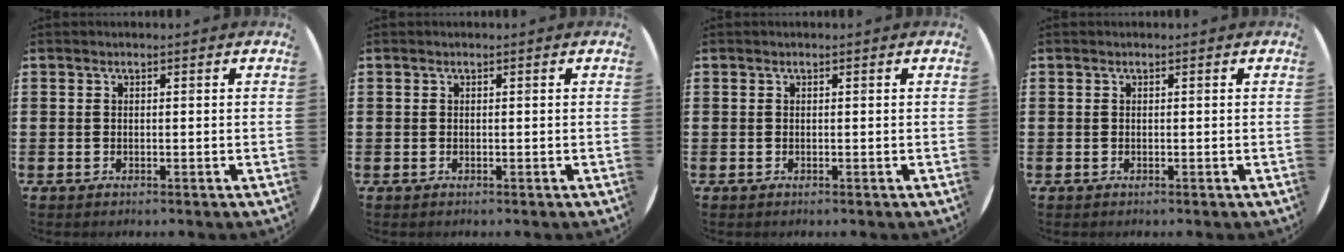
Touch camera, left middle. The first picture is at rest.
{"total": 0.0}
{"total": 0.0}
{"total": 0.0}